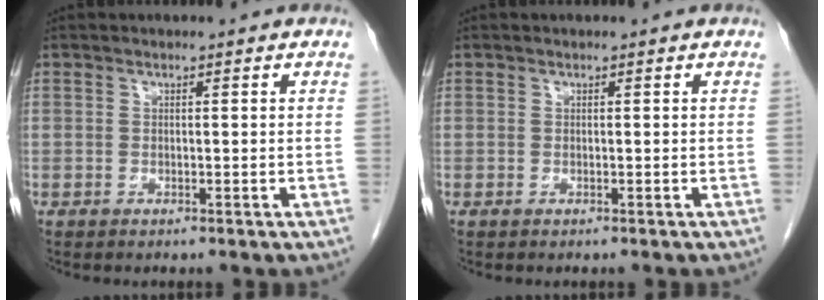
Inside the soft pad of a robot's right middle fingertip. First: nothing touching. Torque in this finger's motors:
{"motor_torque": [0.17, -0.45, -0.05, 0.00]}